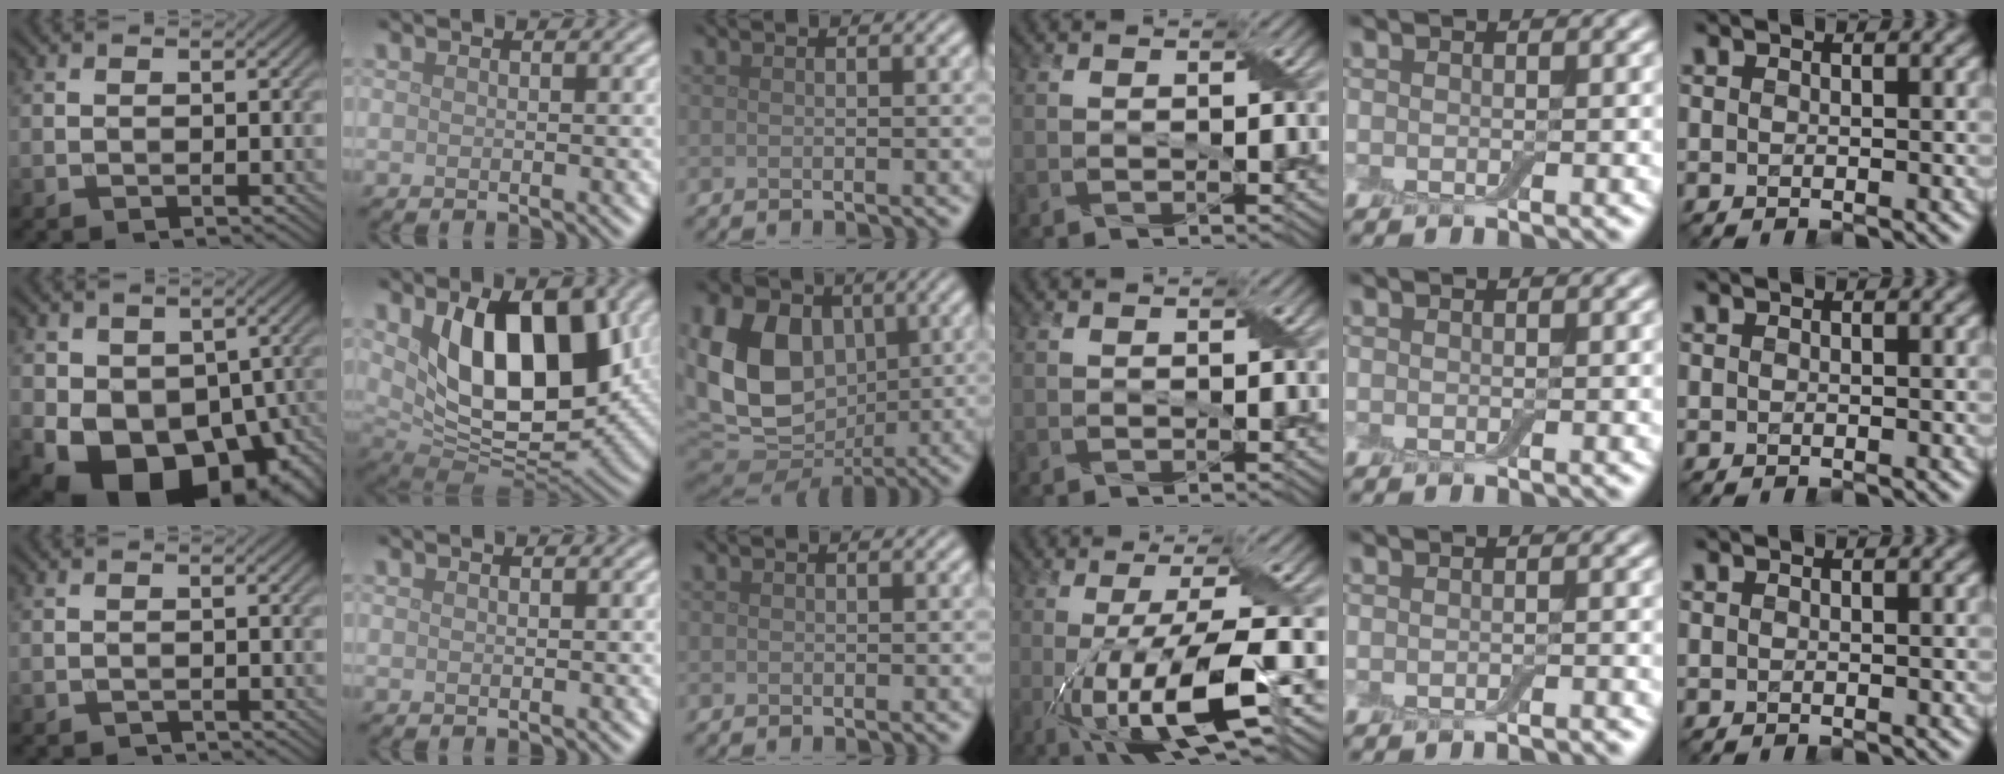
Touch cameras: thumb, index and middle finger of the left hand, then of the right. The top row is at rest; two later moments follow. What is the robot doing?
{"motion": "peel", "object": "aluminum foil"}